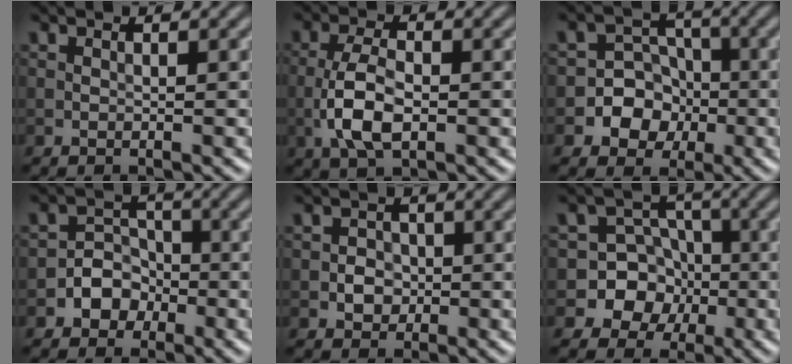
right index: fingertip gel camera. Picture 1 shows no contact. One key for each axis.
{"total": 4.6, "fx": -1.3, "fy": 2.1, "fz": 3.9, "tx": -0.081, "ty": 0.002, "tz": -0.031}
{"total": 5.7, "fx": -1.8, "fy": 5.2, "fz": 1.5, "tx": 0.011, "ty": 0.018, "tz": -0.053}
{"total": 3.4, "fx": -1.4, "fy": 2.9, "fz": 1.1, "tx": 0.011, "ty": 0.013, "tz": -0.040}
{"total": 2.0, "fx": -0.4, "fy": 1.8, "fz": 0.8, "tx": -0.005, "ty": 0.001, "tz": -0.011}
{"total": 8.1, "fx": -2.6, "fy": 7.5, "fz": 1.6, "tx": -0.006, "ty": 0.010, "tz": -0.071}